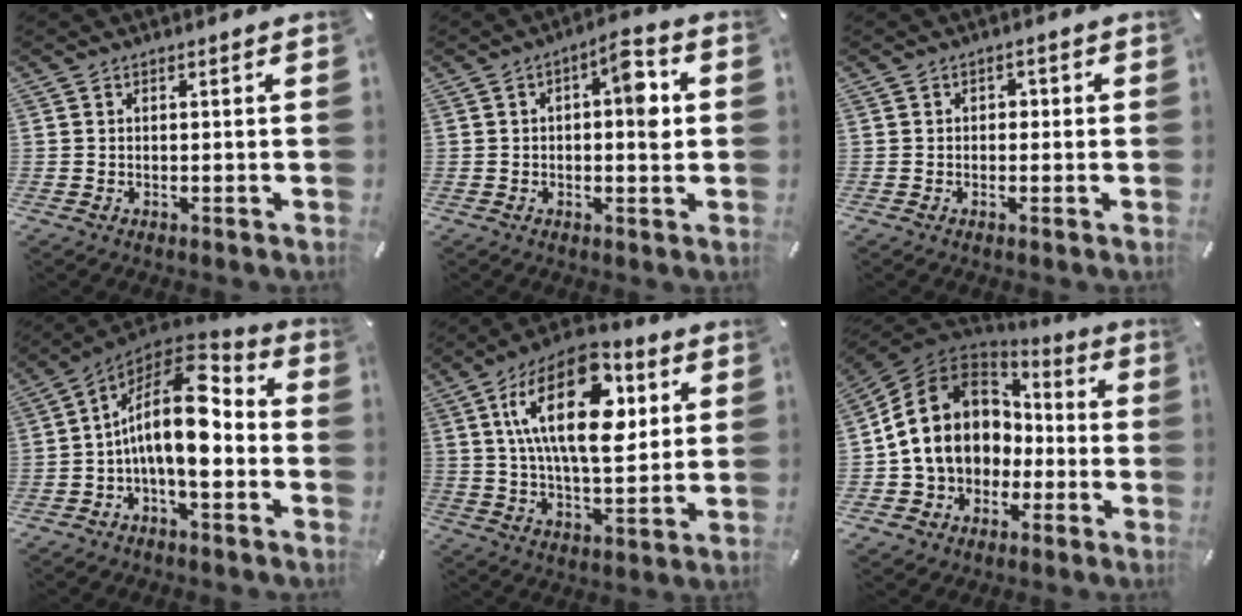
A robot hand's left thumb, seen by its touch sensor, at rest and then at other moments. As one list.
[{"total": 8.1, "force": [0.9, 3.5, 7.3], "torque": [-0.087, -0.001, 0.004]}, {"total": 1.5, "force": [-0.4, 1.3, 0.7], "torque": [-0.016, 0.008, -0.011]}, {"total": 16.3, "force": [-0.7, 7.8, 14.3], "torque": [-0.276, -0.007, -0.017]}, {"total": 22.5, "force": [7.5, 11.4, 17.9], "torque": [-0.327, -0.010, 0.115]}, {"total": 15.3, "force": [-0.1, 13.3, 7.6], "torque": [-0.169, 0.013, 0.005]}]